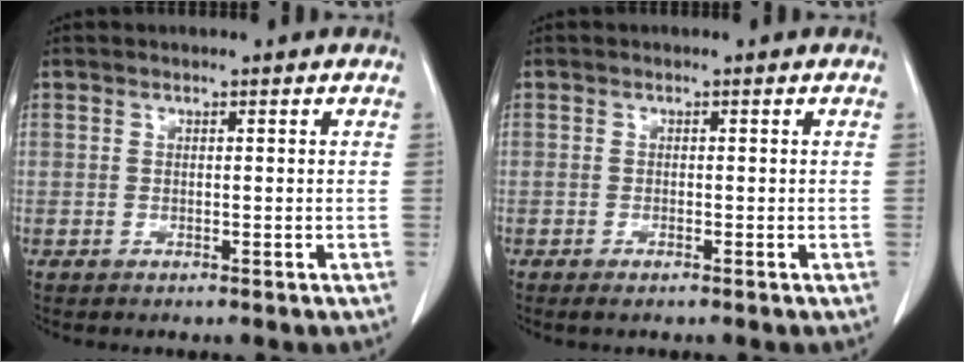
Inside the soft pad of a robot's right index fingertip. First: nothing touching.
{"total": 1.0, "force": [-0.7, 0.2, 0.7], "torque": [-0.009, -0.002, -0.006]}